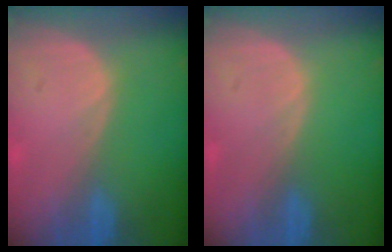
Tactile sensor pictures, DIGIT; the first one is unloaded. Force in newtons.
{"total": 0.0}